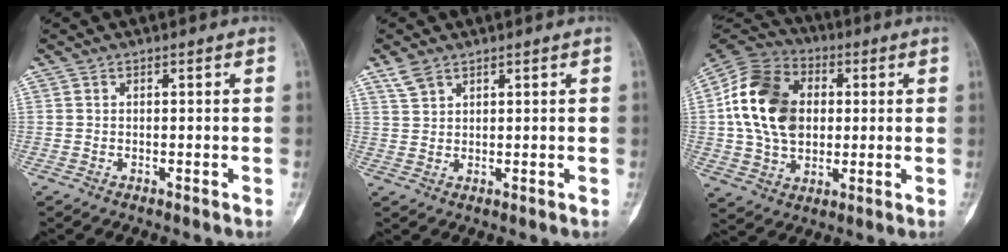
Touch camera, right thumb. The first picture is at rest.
{"total": 3.1, "force": [2.3, 1.6, 1.4], "torque": [-0.028, -0.001, 0.053]}
{"total": 18.4, "force": [1.8, 13.7, 12.2], "torque": [-0.205, 0.013, 0.028]}